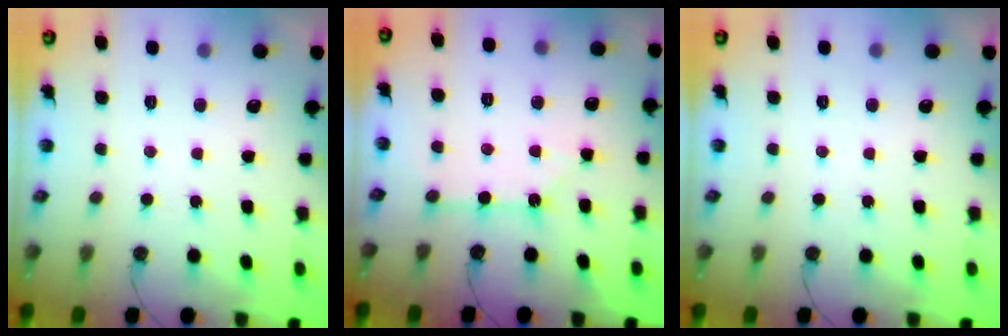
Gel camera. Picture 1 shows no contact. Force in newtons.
{"total": 2.4, "press": 2.4, "slide": 0.4}
{"total": 0.0}